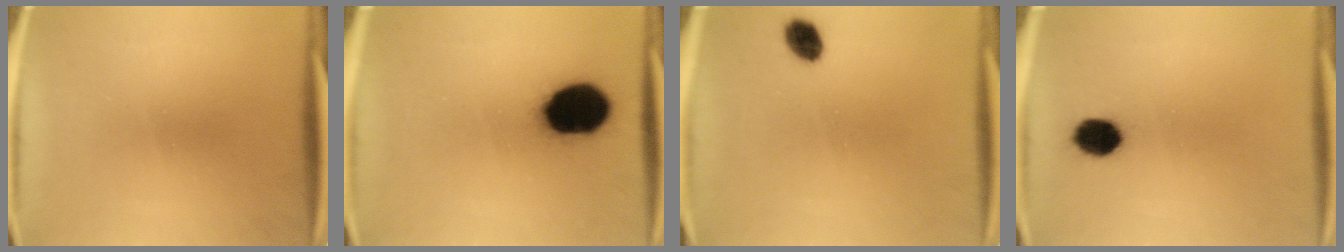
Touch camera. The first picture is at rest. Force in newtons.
{"total": 16.9}
{"total": 4.2}
{"total": 5.7}